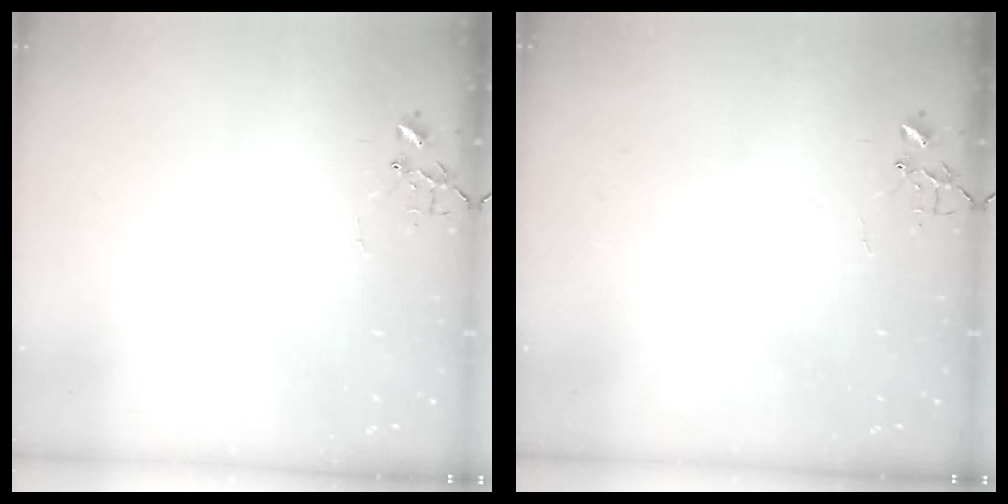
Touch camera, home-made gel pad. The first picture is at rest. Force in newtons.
{"total": 0.0}